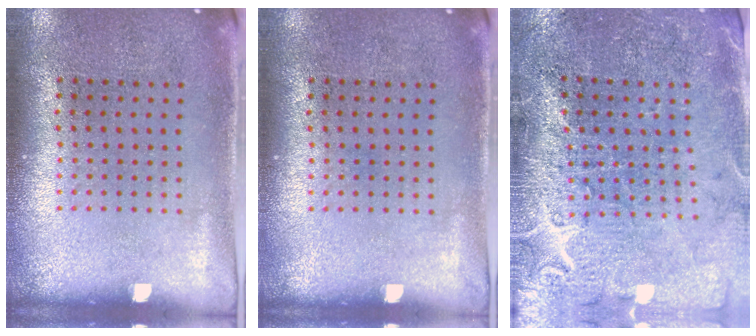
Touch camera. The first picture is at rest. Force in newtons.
{"total": 0.0}
{"total": 3.1, "press": 3.1, "slide": 0.6}